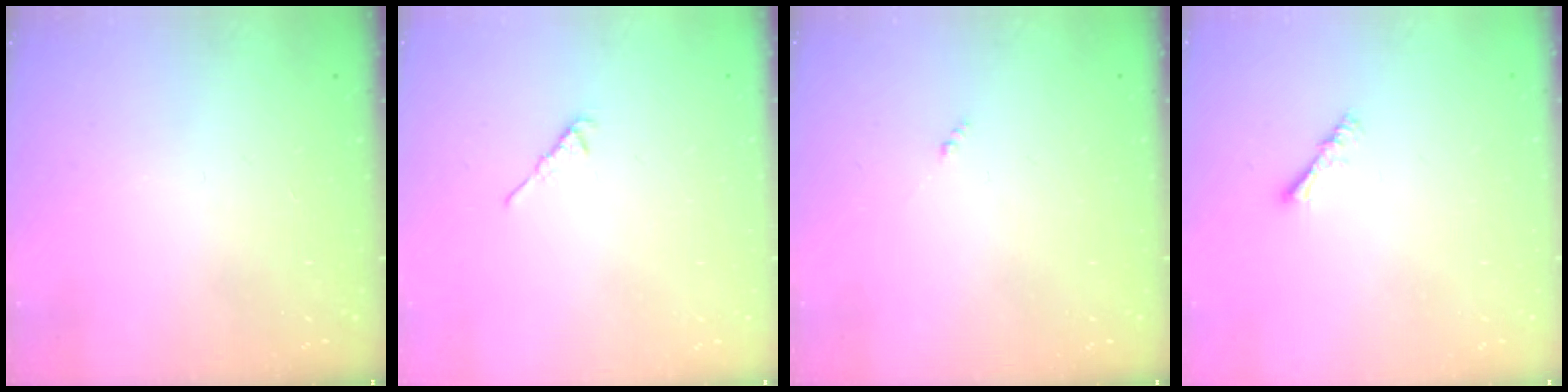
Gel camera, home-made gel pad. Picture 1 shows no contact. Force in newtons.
{"total": 3.1, "press": 3.0, "slide": 0.8}
{"total": 0.0}
{"total": 2.4, "press": 2.4, "slide": 0.3}